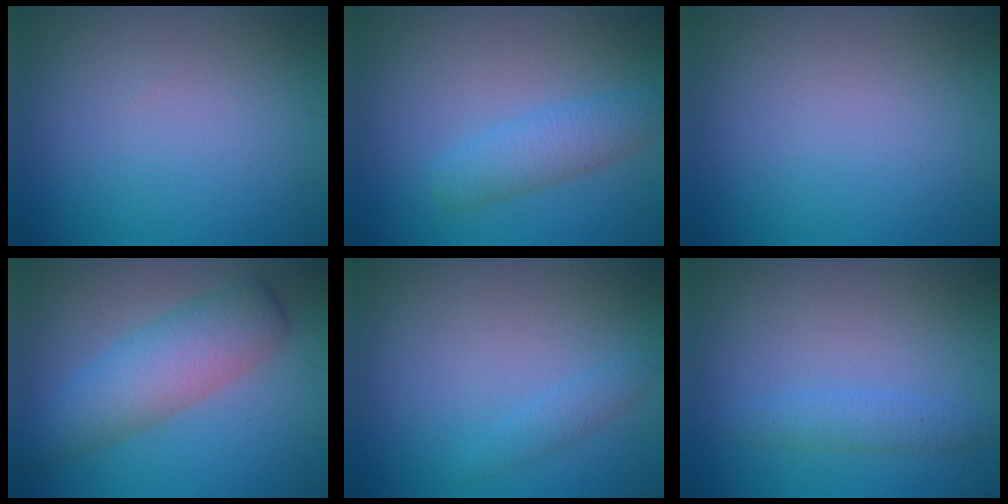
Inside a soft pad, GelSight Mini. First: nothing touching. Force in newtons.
{"total": 3.0, "press": 3.0, "slide": 0.1}
{"total": 0.0}
{"total": 5.7, "press": 5.7, "slide": 0.1}
{"total": 1.1, "press": 1.1, "slide": 0.1}
{"total": 1.8, "press": 1.8, "slide": 0.1}